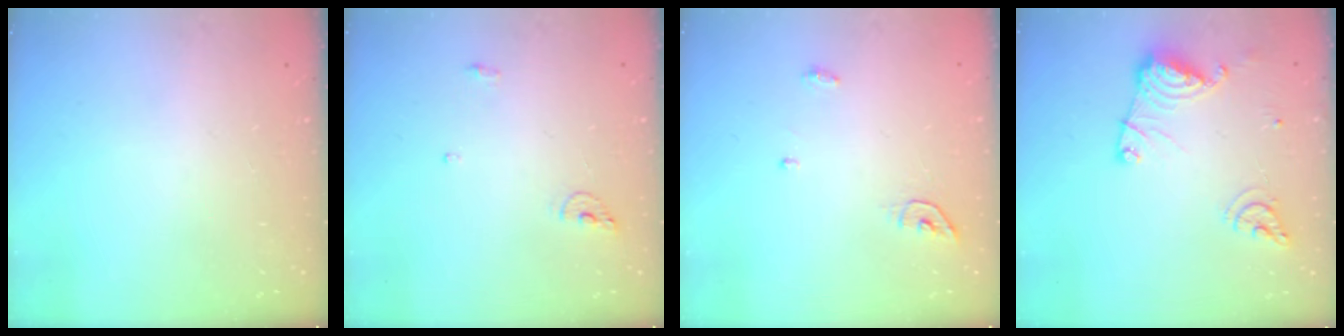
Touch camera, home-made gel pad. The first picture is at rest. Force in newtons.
{"total": 6.3, "press": 6.3, "slide": 0.3}
{"total": 4.5, "press": 4.5, "slide": 0.2}
{"total": 13.6, "press": 13.5, "slide": 1.5}